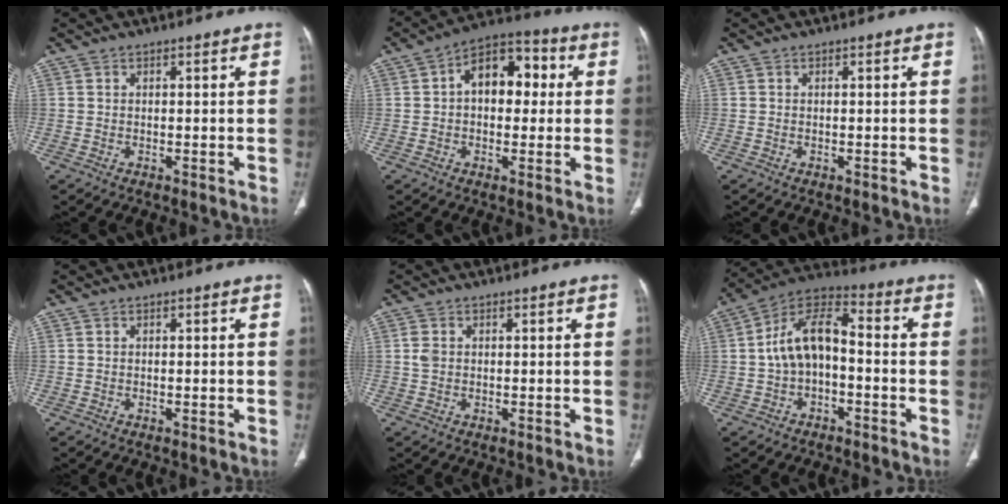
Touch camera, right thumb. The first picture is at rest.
{"total": 9.6, "force": [1.1, 6.4, 7.2], "torque": [-0.078, 0.030, 0.009]}
{"total": 0.0}
{"total": 0.0}
{"total": 1.9, "force": [0.3, 1.4, 1.2], "torque": [-0.030, 0.002, 0.007]}
{"total": 11.7, "force": [-1.1, 6.9, 9.4], "torque": [-0.161, 0.045, -0.032]}